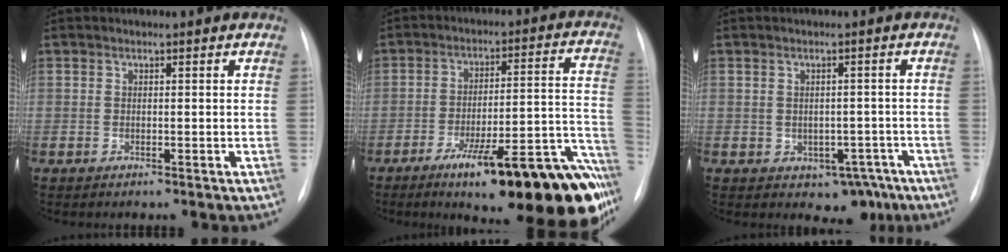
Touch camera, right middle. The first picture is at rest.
{"total": 23.5, "force": [-15.4, 4.0, 17.3], "torque": [-0.123, 0.038, -0.215]}
{"total": 5.0, "force": [-2.4, 3.7, 2.3], "torque": [-0.018, 0.017, -0.019]}